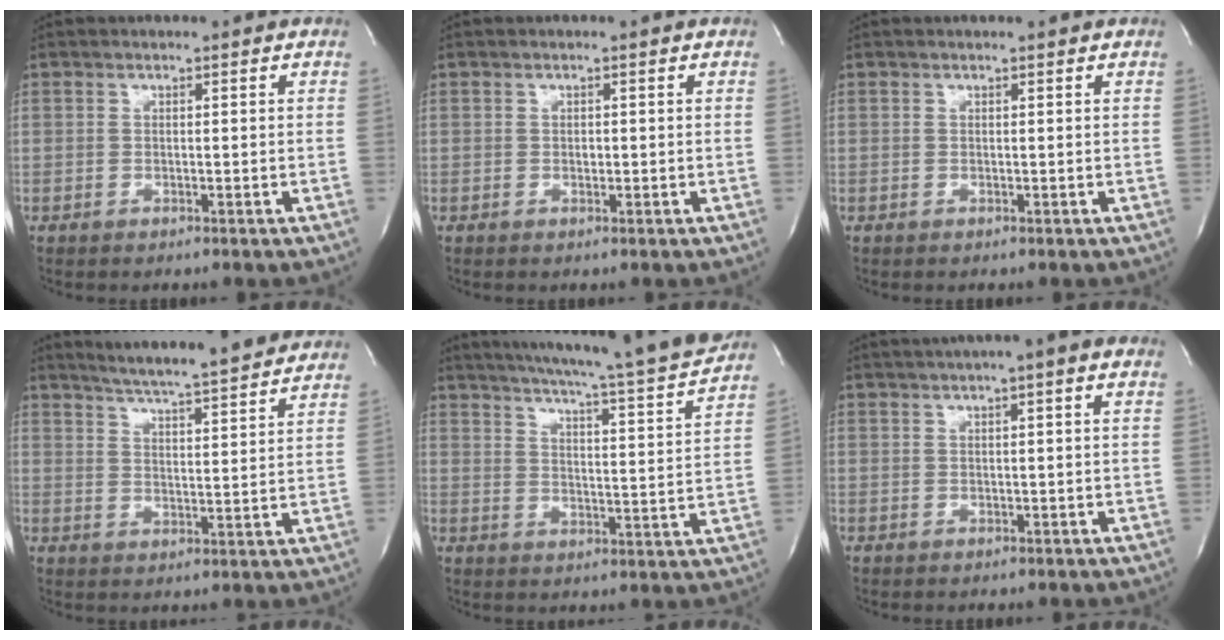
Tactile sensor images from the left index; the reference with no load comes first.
{"total": 0.5, "force": [-0.1, 0.4, 0.4], "torque": [-0.006, -0.001, -0.002]}
{"total": 0.7, "force": [0.6, -0.1, 0.2], "torque": [-0.006, -0.002, 0.008]}
{"total": 17.3, "force": [15.8, 0.5, 7.0], "torque": [-0.116, -0.004, 0.214]}
{"total": 21.0, "force": [19.0, -0.9, 9.0], "torque": [-0.146, -0.052, 0.248]}
{"total": 6.7, "force": [4.1, 0.3, 5.3], "torque": [-0.081, 0.031, 0.057]}